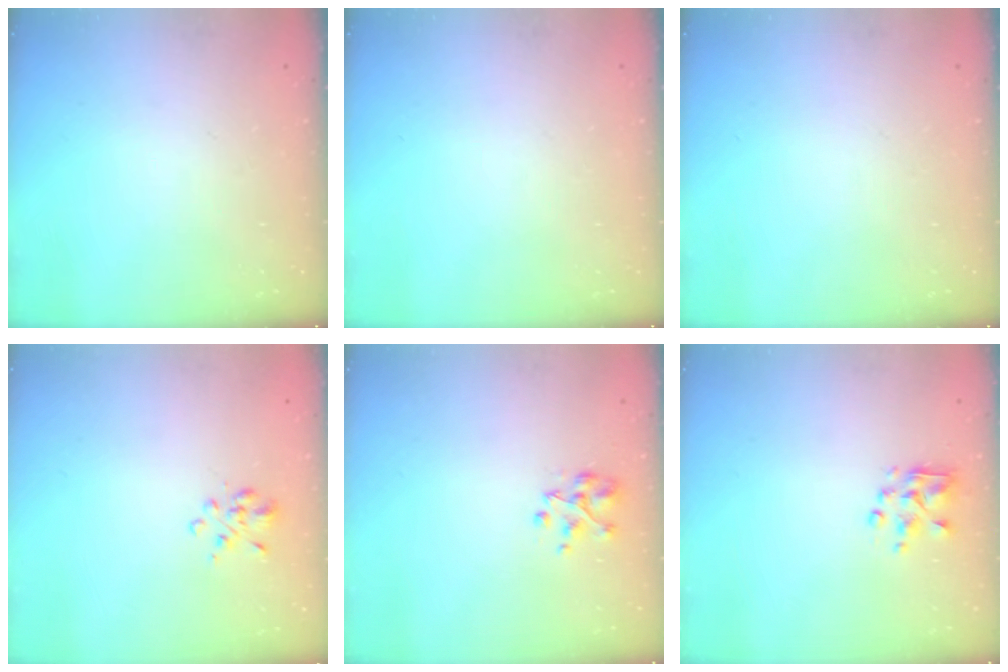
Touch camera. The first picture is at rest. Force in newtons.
{"total": 0.0}
{"total": 0.0}
{"total": 2.2, "press": 1.9, "slide": 1.1}
{"total": 3.6, "press": 3.6, "slide": 0.4}
{"total": 3.8, "press": 3.8, "slide": 0.6}